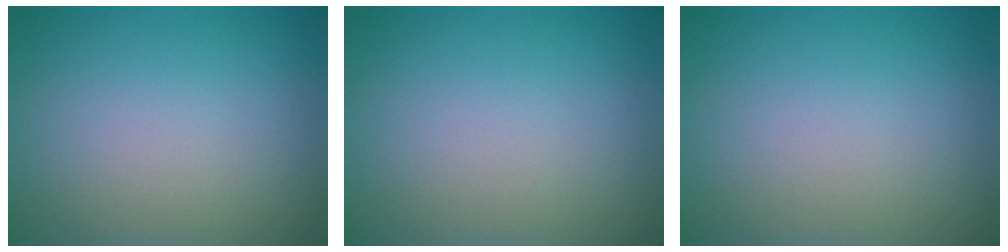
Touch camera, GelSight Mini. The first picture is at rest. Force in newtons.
{"total": 0.0}
{"total": 0.0}